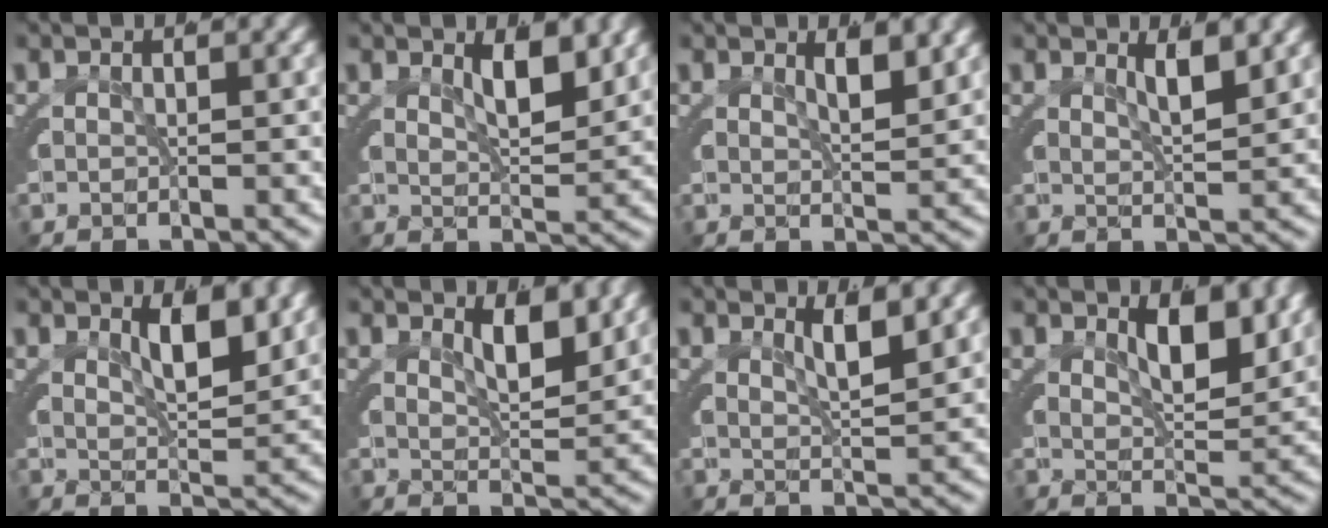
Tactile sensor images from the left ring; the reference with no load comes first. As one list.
[{"total": 2.2, "force": [1.5, 0.4, 1.6], "torque": [-0.021, -0.003, 0.026]}, {"total": 1.4, "force": [1.0, -0.9, 0.5], "torque": [0.003, -0.002, 0.019]}, {"total": 1.4, "force": [0.9, -0.9, 0.7], "torque": [-0.005, -0.001, 0.017]}, {"total": 2.5, "force": [1.5, 0.5, 2.0], "torque": [-0.028, -0.002, 0.025]}, {"total": 2.4, "force": [1.7, 0.5, 1.6], "torque": [-0.023, -0.004, 0.030]}, {"total": 1.5, "force": [1.1, -0.6, 0.9], "torque": [-0.013, -0.001, 0.020]}, {"total": 3.6, "force": [2.2, 1.2, 2.6], "torque": [-0.040, -0.005, 0.036]}]